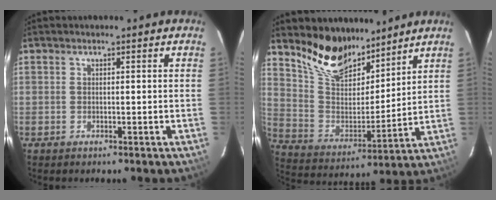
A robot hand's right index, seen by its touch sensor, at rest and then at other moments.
{"total": 14.5, "force": [11.4, 6.4, 6.3], "torque": [-0.140, 0.002, 0.219]}